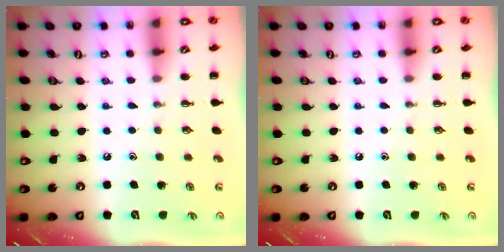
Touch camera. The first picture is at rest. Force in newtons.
{"total": 0.0}